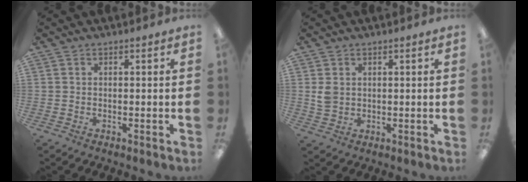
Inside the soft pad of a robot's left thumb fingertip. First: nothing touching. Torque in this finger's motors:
{"motor_torque": [0.55, 0.68, 0.61, -0.30, 0.00]}